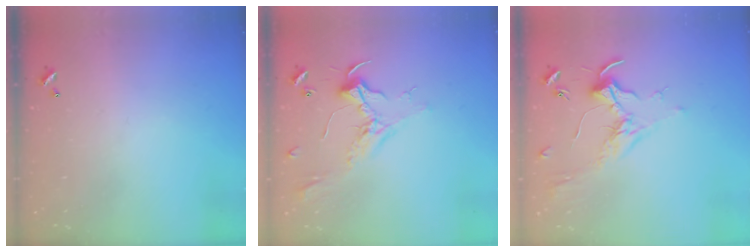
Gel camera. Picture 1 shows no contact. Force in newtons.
{"total": 2.4, "press": 2.3, "slide": 0.8}
{"total": 1.7, "press": 1.5, "slide": 0.9}